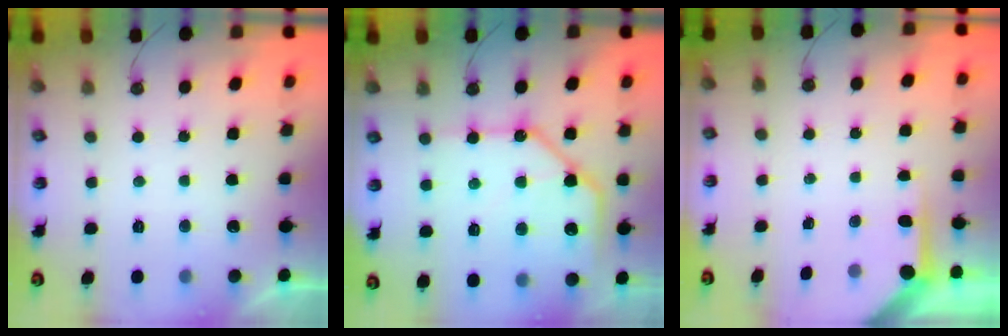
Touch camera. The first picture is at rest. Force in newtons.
{"total": 16.0, "press": 15.9, "slide": 1.8}
{"total": 4.0, "press": 3.9, "slide": 0.2}